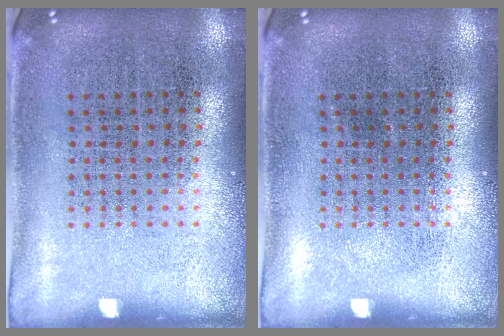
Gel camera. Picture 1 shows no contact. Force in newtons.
{"total": 0.0}